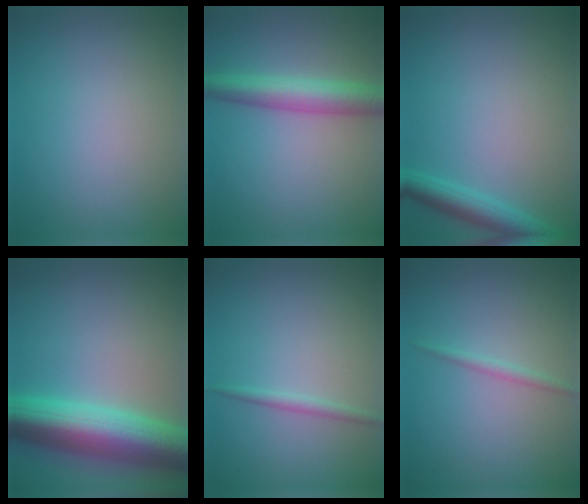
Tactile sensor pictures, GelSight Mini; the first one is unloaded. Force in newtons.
{"total": 4.6, "press": 4.6, "slide": 0.1}
{"total": 3.0, "press": 3.0, "slide": 0.2}
{"total": 10.5, "press": 10.5, "slide": 0.2}
{"total": 1.1, "press": 1.1, "slide": 0.1}
{"total": 1.0, "press": 1.0, "slide": 0.1}